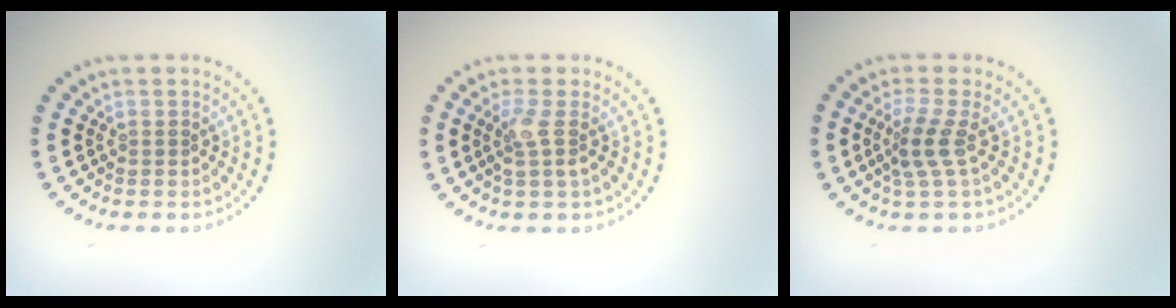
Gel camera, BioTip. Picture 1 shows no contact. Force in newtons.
{"total": 2.0, "press": 1.5, "slide": 1.3}
{"total": 2.4, "press": 1.8, "slide": 1.7}